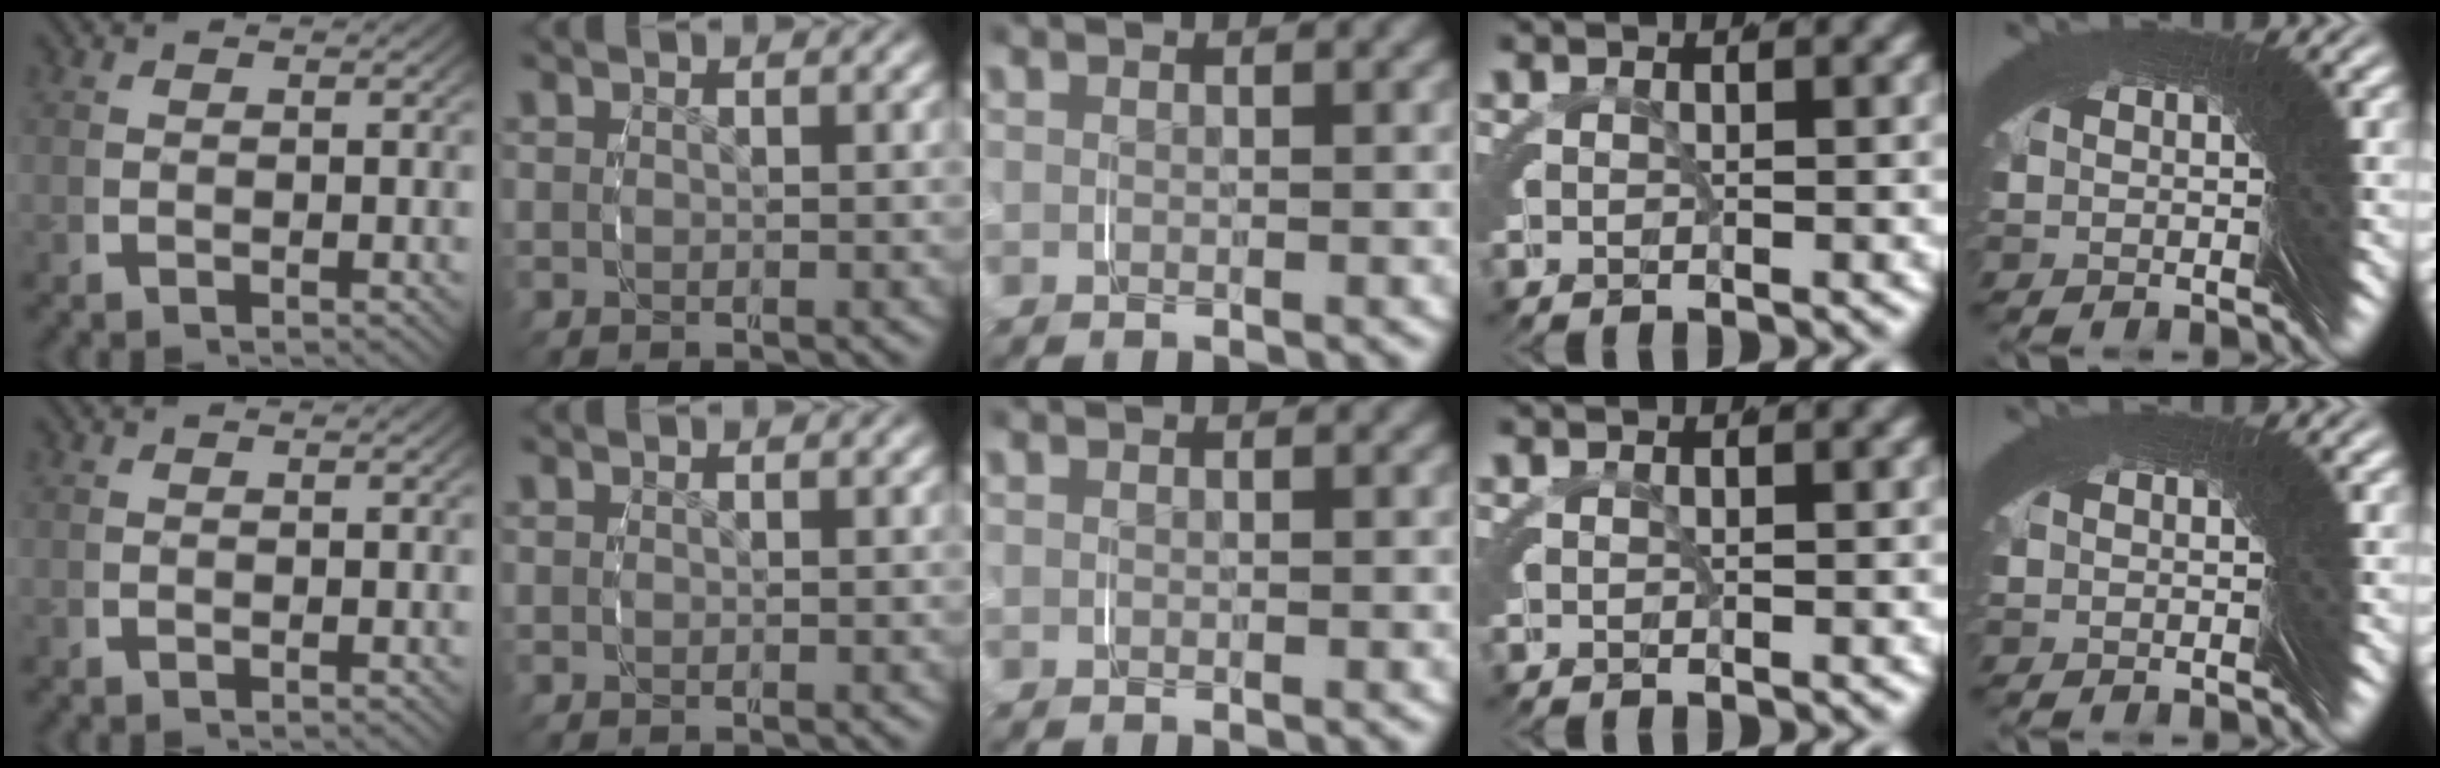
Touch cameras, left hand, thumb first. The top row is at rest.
{}